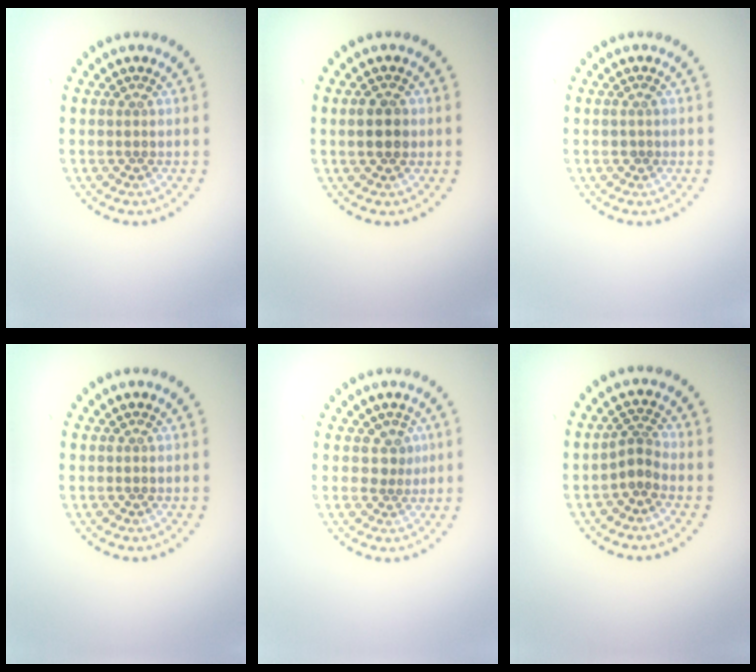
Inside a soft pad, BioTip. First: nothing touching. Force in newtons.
{"total": 2.5, "press": 2.5, "slide": 0.2}
{"total": 0.7, "press": 0.7, "slide": 0.2}
{"total": 0.0}
{"total": 1.8, "press": 1.2, "slide": 1.3}
{"total": 1.8, "press": 1.2, "slide": 1.4}